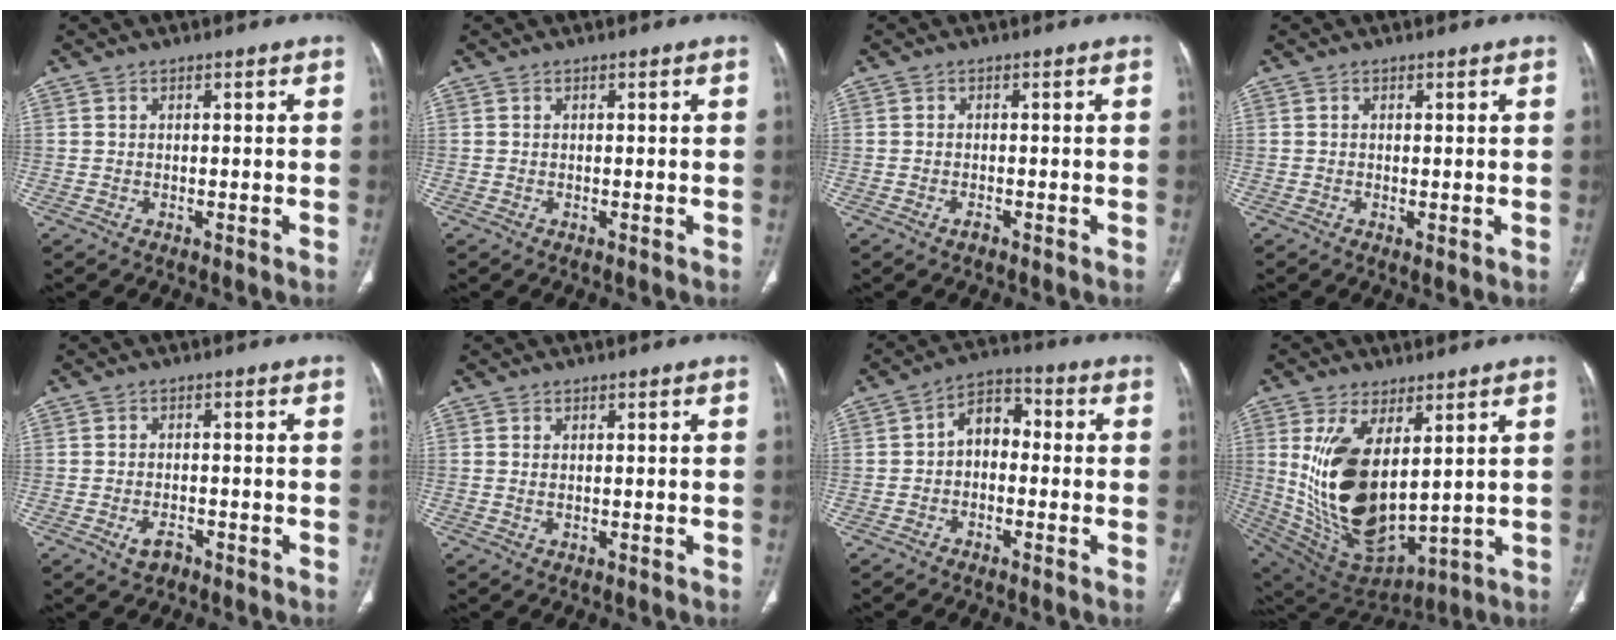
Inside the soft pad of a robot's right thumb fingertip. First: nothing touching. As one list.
[{"total": 0.0}, {"total": 1.0, "force": [-0.7, 0.5, 0.6], "torque": [-0.013, 0.002, -0.012]}, {"total": 0.8, "force": [-0.1, 0.2, 0.8], "torque": [-0.018, -0.006, 0.000]}, {"total": 2.8, "force": [-1.6, 1.6, 1.6], "torque": [-0.029, 0.008, -0.022]}, {"total": 0.7, "force": [0.2, 0.4, 0.6], "torque": [-0.016, 0.001, 0.009]}, {"total": 6.6, "force": [-0.6, 4.6, 4.7], "torque": [-0.055, 0.030, -0.026]}, {"total": 19.4, "force": [4.1, 9.5, 16.4], "torque": [-0.309, -0.034, 0.107]}]